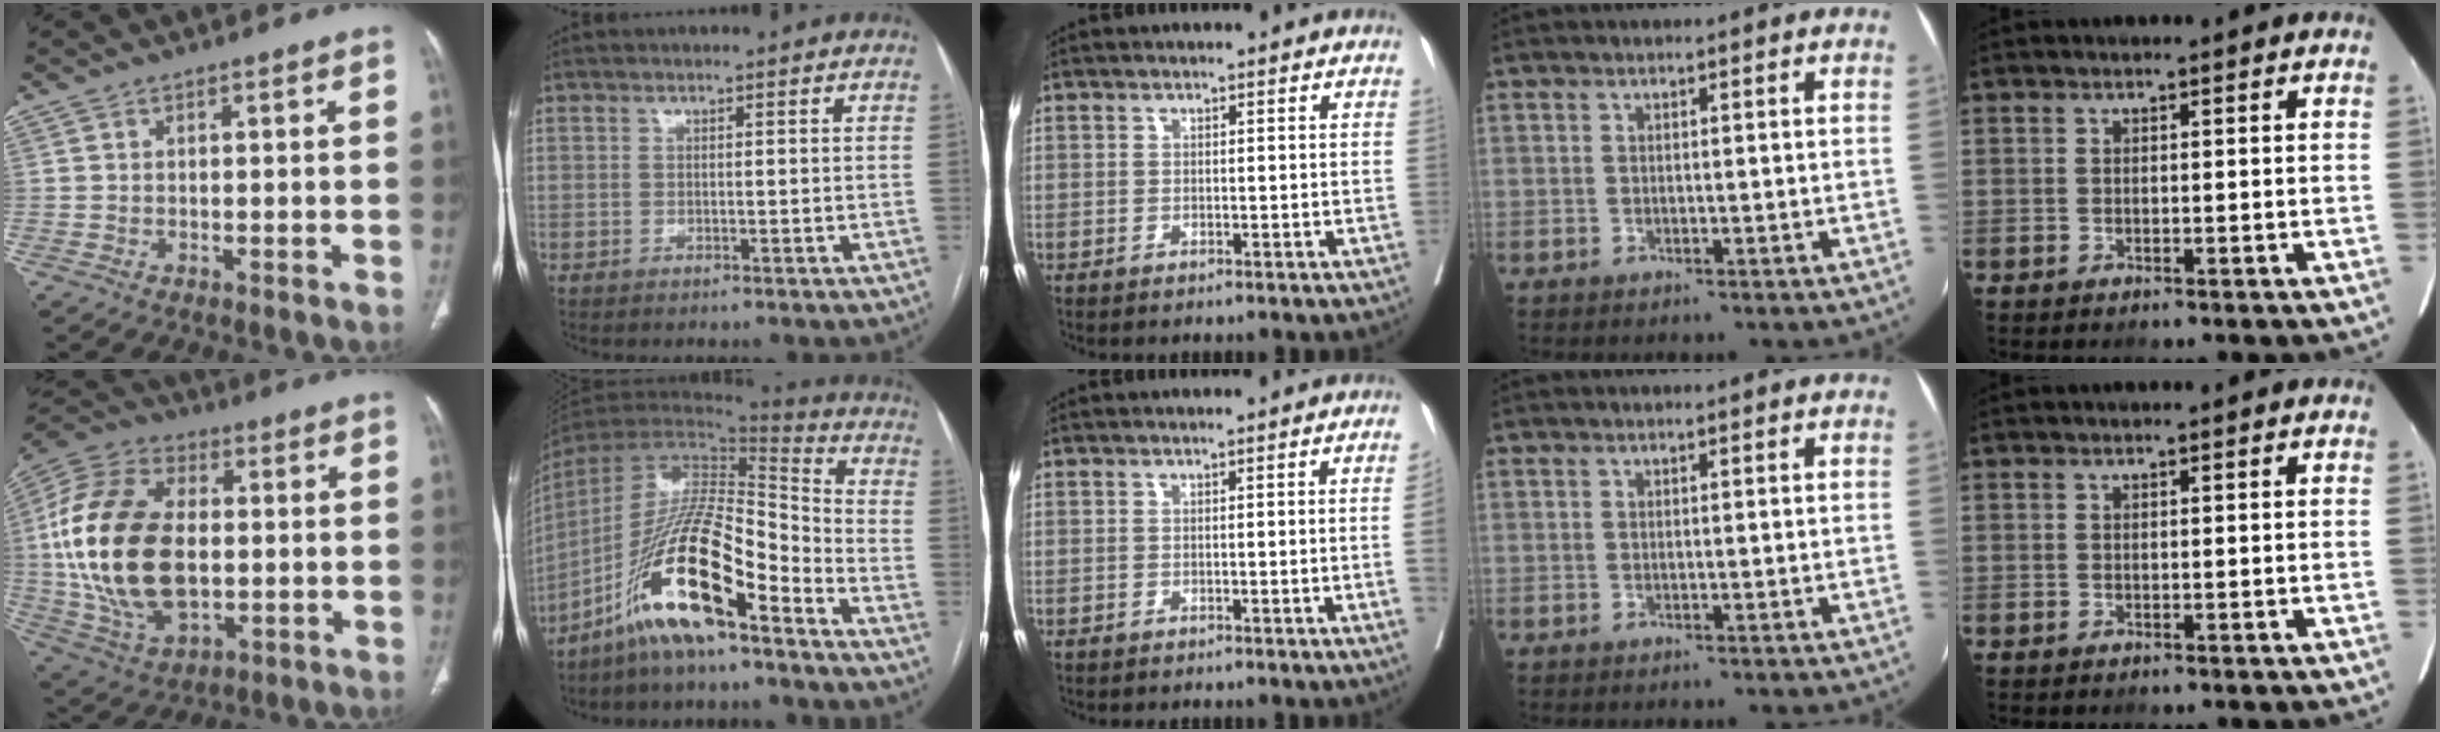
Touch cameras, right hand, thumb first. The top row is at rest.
{"thumb": {"total": 25.9, "force": [0.3, 15.6, 20.7], "torque": [-0.414, -0.002, 0.014]}, "index": {"total": 17.6, "force": [-10.9, 3.0, 13.4], "torque": [-0.274, -0.002, -0.200]}, "middle": {"total": 2.1, "force": [-0.4, -0.3, 2.0], "torque": [-0.030, 0.004, -0.002]}}